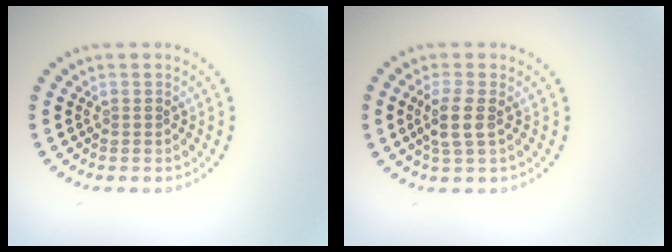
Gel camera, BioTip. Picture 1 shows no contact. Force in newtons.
{"total": 2.4, "press": 2.0, "slide": 1.3}